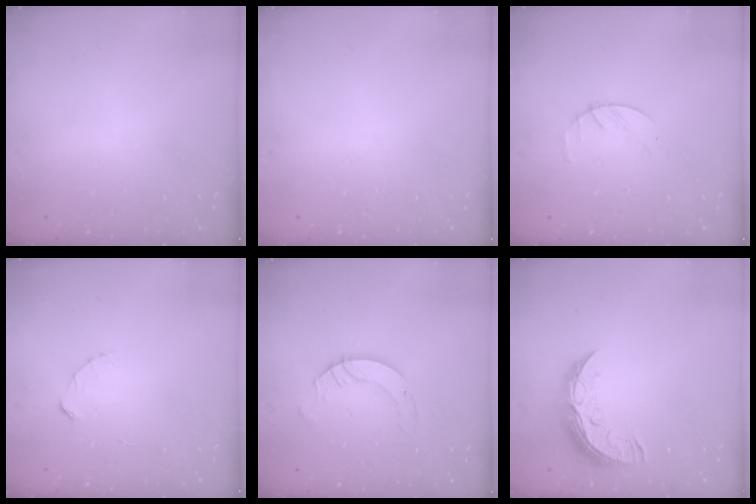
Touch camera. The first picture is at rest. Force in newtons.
{"total": 0.0}
{"total": 2.4, "press": 2.3, "slide": 0.3}
{"total": 2.7, "press": 2.7, "slide": 0.3}
{"total": 5.0, "press": 5.0, "slide": 0.3}
{"total": 10.0, "press": 10.0, "slide": 0.6}